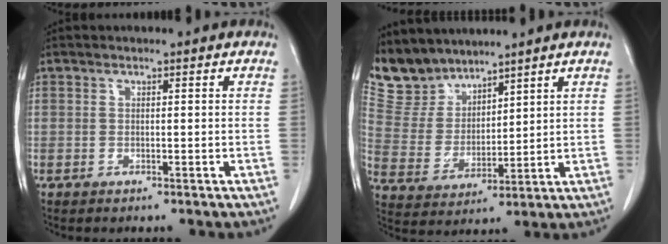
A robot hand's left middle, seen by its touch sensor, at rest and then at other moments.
{"total": 7.7, "force": [7.2, 2.9, 0.2], "torque": [-0.019, 0.010, 0.164]}